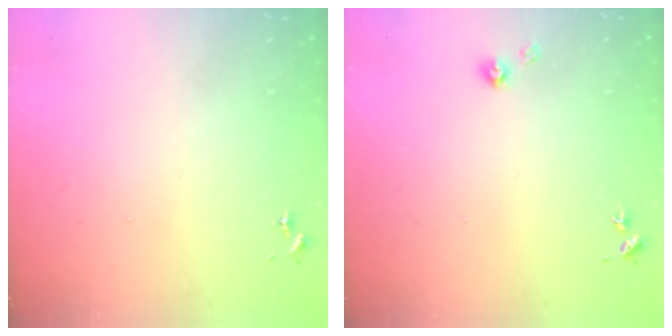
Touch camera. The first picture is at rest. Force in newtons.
{"total": 4.0, "press": 4.0, "slide": 0.4}